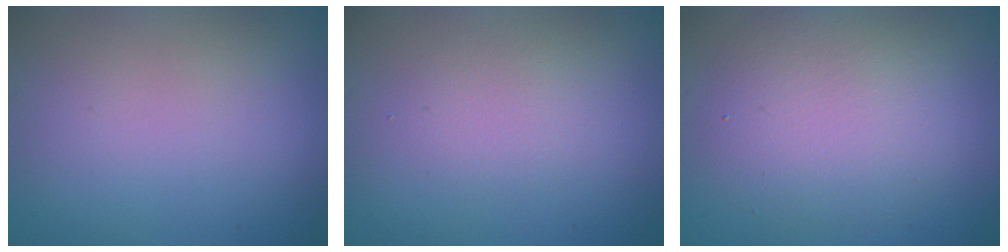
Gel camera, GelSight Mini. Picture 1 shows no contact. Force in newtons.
{"total": 1.6, "press": 1.6, "slide": 0.1}
{"total": 5.1, "press": 5.1, "slide": 0.3}